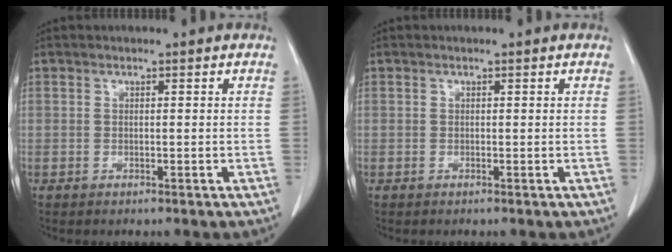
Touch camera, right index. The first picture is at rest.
{"total": 0.0}